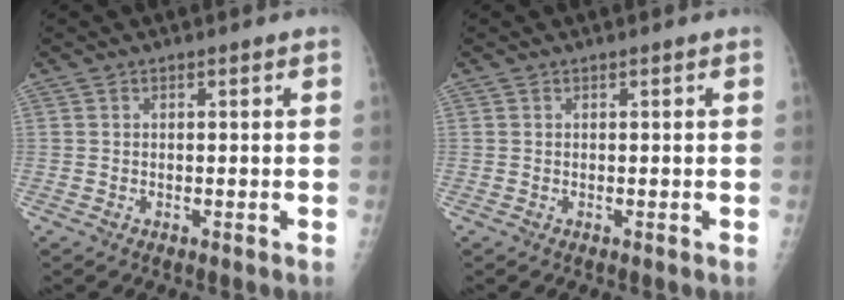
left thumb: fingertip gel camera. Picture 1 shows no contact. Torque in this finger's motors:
{"motor_torque": [0.11, 0.16, 0.45, 0.08, 0.00]}